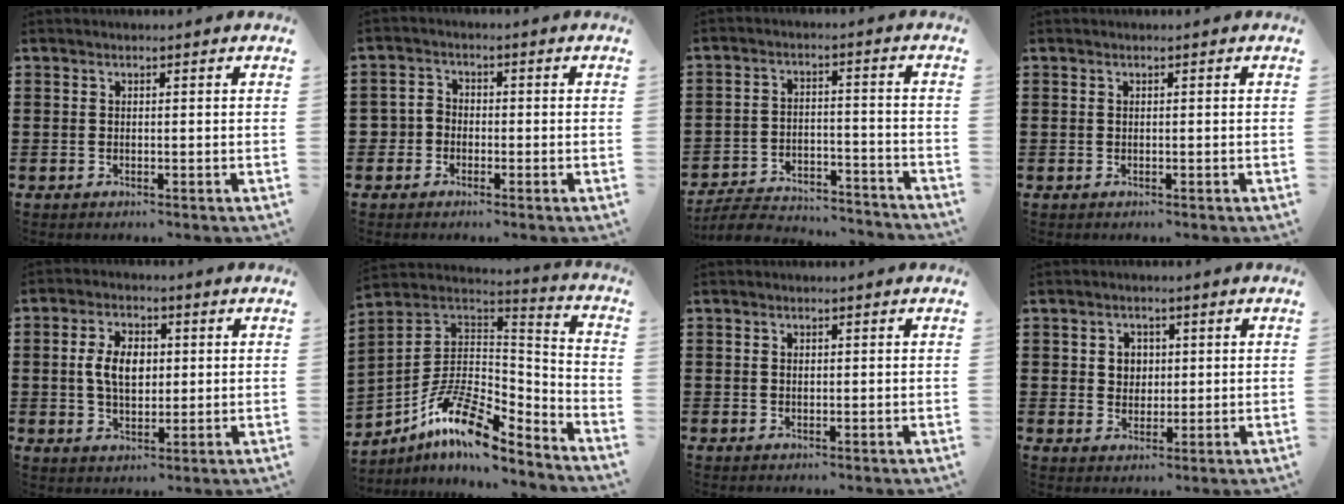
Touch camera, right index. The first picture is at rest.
{"total": 2.7, "force": [-1.6, 2.1, 0.2], "torque": [-0.022, 0.003, -0.040]}
{"total": 5.9, "force": [-5.7, 1.2, 1.4], "torque": [-0.034, 0.009, -0.113]}
{"total": 0.0}
{"total": 6.2, "force": [0.5, 3.8, 4.9], "torque": [-0.109, 0.006, 0.000]}
{"total": 13.5, "force": [-7.7, 5.2, 9.7], "torque": [-0.197, 0.013, -0.144]}
{"total": 0.6, "force": [0.2, 0.4, 0.4], "torque": [-0.011, 0.001, 0.003]}
{"total": 2.9, "force": [0.6, 2.7, 0.9], "torque": [-0.029, 0.011, 0.006]}